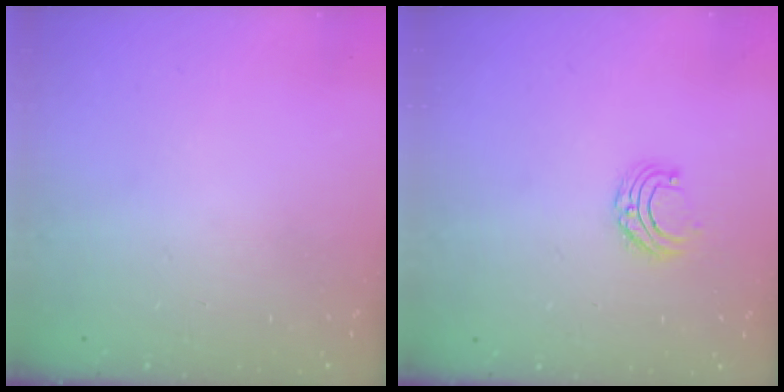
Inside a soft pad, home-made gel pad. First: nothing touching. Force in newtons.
{"total": 5.2, "press": 5.2, "slide": 0.5}